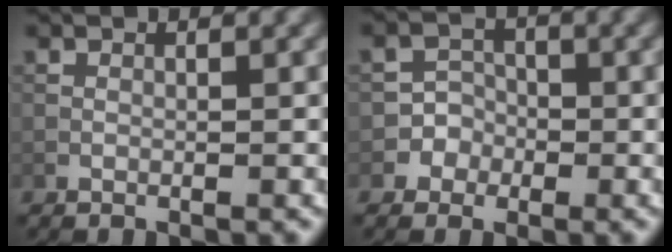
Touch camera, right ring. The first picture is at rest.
{"total": 2.1, "force": [-0.9, 1.9, -0.3], "torque": [0.031, 0.010, -0.022]}